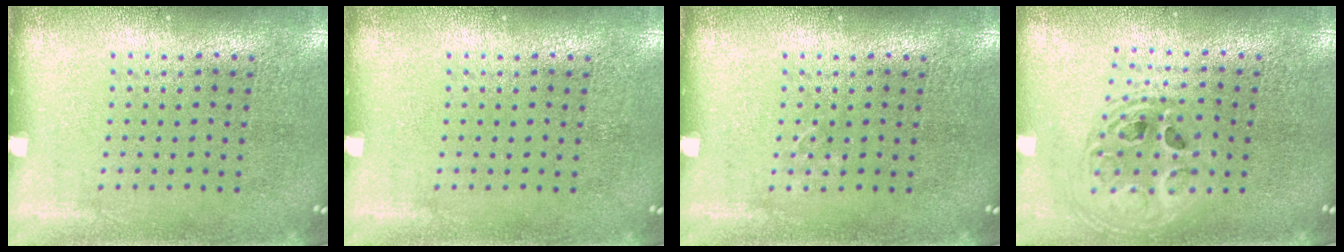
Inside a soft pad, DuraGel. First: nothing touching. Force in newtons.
{"total": 0.0}
{"total": 0.5, "press": 0.5, "slide": 0.0}
{"total": 2.0, "press": 1.6, "slide": 1.2}